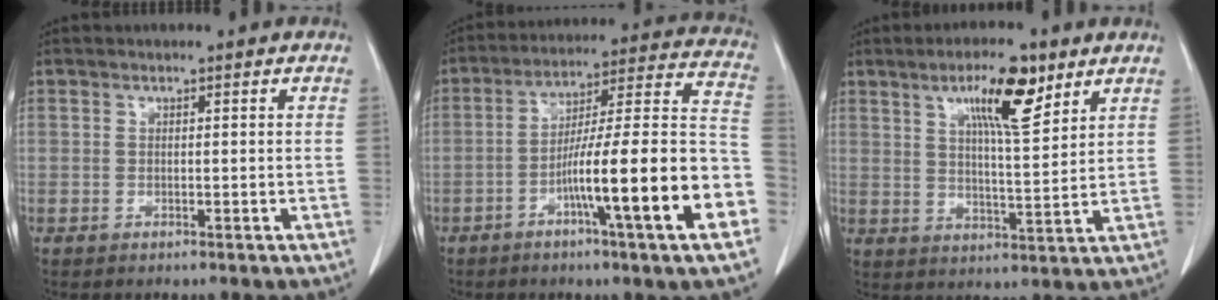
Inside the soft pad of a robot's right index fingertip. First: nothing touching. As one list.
[{"total": 19.9, "force": [-7.2, 0.2, 18.5], "torque": [-0.240, 0.012, -0.113]}, {"total": 9.6, "force": [5.4, 1.7, 7.8], "torque": [-0.133, 0.000, 0.089]}]